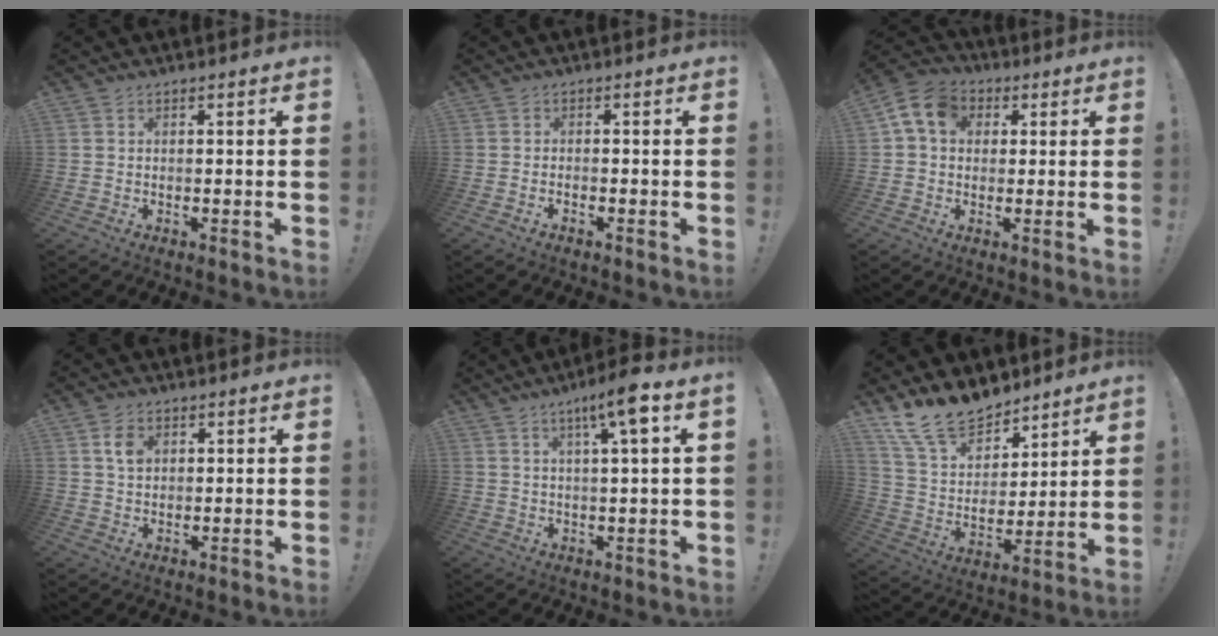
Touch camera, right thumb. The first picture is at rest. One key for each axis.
{"total": 1.0, "fx": -1.0, "fy": 0.1, "fz": 0.4, "tx": -0.011, "ty": 0.004, "tz": -0.016}
{"total": 10.8, "fx": 3.4, "fy": 8.1, "fz": 6.2, "tx": -0.108, "ty": 0.007, "tz": 0.071}
{"total": 4.2, "fx": 1.6, "fy": 2.8, "fz": 2.7, "tx": -0.039, "ty": -0.002, "tz": 0.027}
{"total": 8.3, "fx": 3.7, "fy": 0.4, "fz": 7.4, "tx": -0.117, "ty": -0.012, "tz": 0.055}
{"total": 16.7, "fx": 13.1, "fy": 8.4, "fz": 5.8, "tx": -0.121, "ty": -0.099, "tz": 0.250}